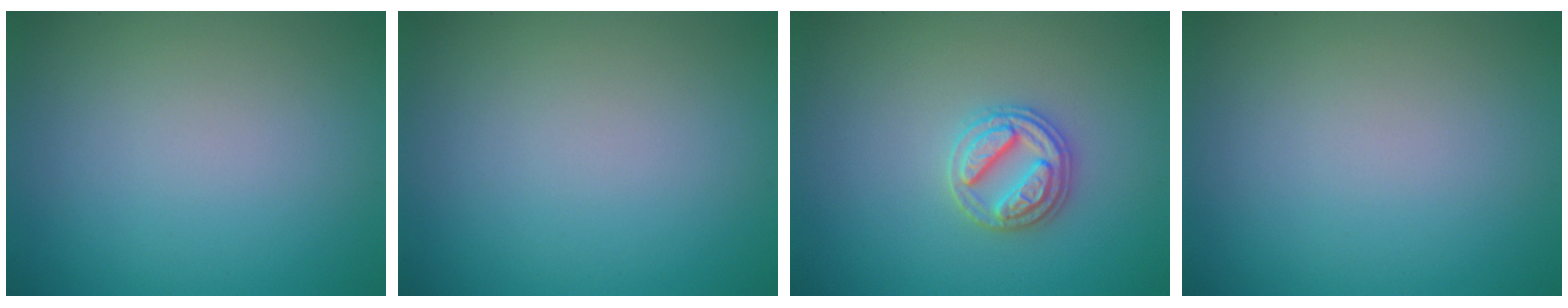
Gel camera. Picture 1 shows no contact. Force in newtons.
{"total": 0.0}
{"total": 2.8, "press": 2.8, "slide": 0.2}
{"total": 0.0}